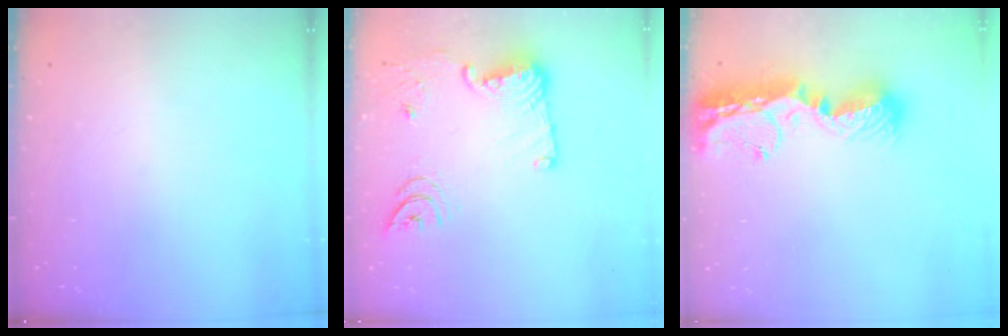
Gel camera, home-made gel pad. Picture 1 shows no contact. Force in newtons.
{"total": 15.7, "press": 15.5, "slide": 2.6}
{"total": 15.0, "press": 15.0, "slide": 1.2}